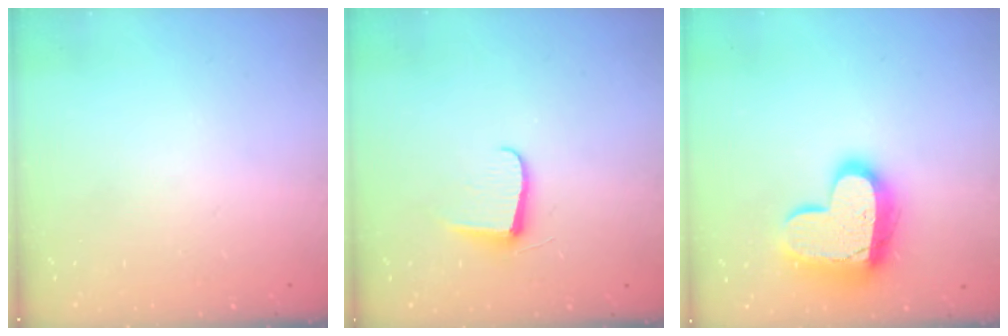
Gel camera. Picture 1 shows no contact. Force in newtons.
{"total": 6.2, "press": 6.2, "slide": 0.7}
{"total": 17.3, "press": 17.2, "slide": 1.4}